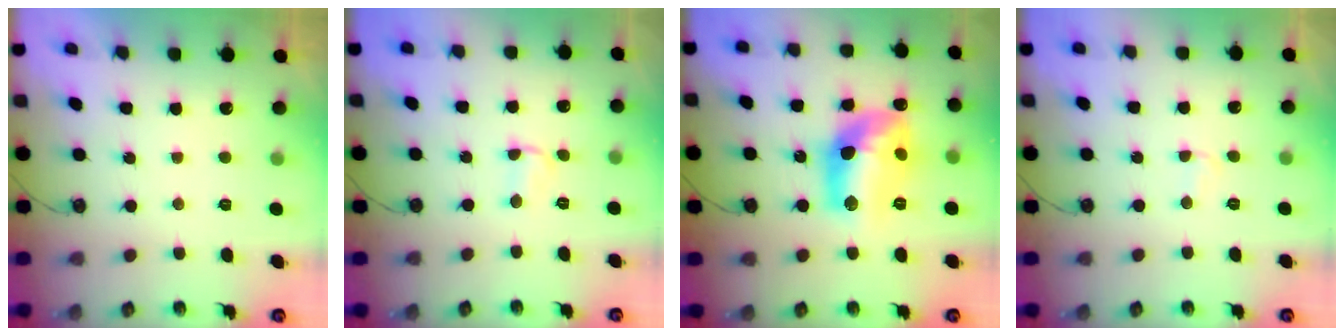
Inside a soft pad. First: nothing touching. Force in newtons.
{"total": 1.9, "press": 1.9, "slide": 0.3}
{"total": 15.6, "press": 15.6, "slide": 1.1}
{"total": 2.3, "press": 2.3, "slide": 0.5}